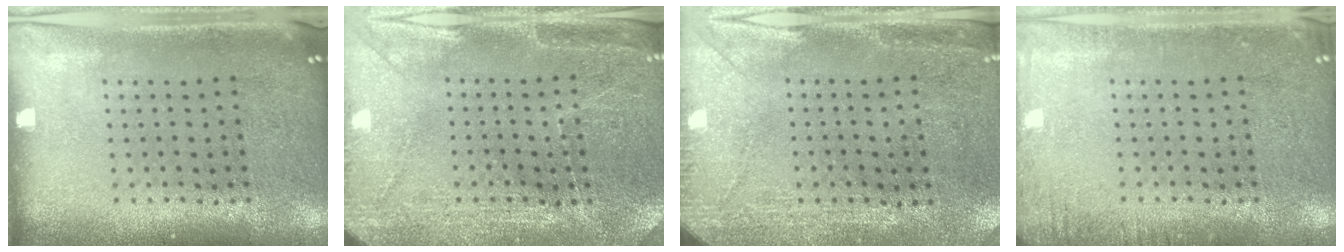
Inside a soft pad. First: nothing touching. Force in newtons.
{"total": 2.9, "press": 2.9, "slide": 0.2}
{"total": 3.0, "press": 2.6, "slide": 1.4}
{"total": 1.7, "press": 1.7, "slide": 0.2}